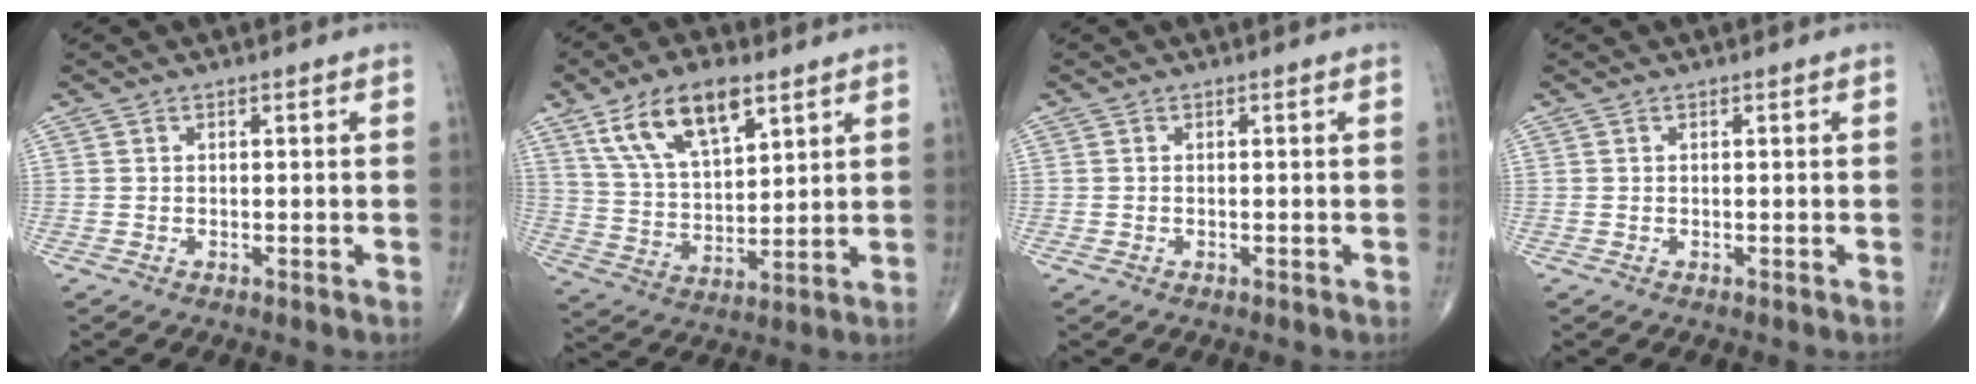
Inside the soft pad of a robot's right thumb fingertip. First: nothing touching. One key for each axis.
{"total": 14.7, "fx": 8.2, "fy": 6.6, "fz": 10.2, "tx": -0.165, "ty": -0.025, "tz": 0.158}
{"total": 0.0}
{"total": 0.0}